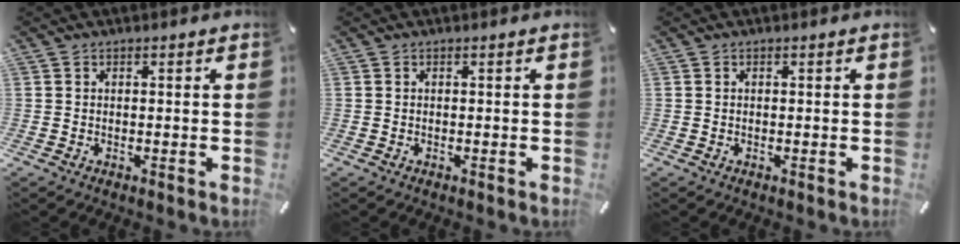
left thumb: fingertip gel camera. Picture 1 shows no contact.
{"total": 0.0}
{"total": 0.0}